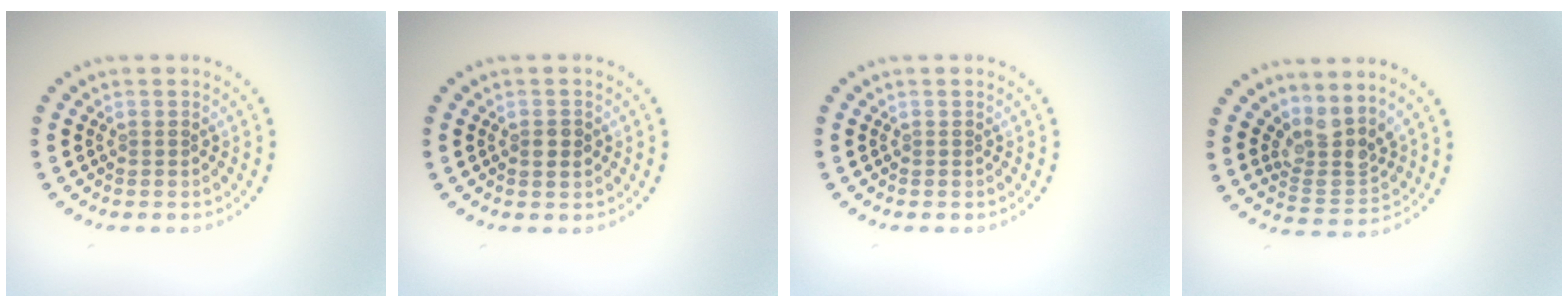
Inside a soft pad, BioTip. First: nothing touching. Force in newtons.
{"total": 1.4, "press": 1.4, "slide": 0.1}
{"total": 0.0}
{"total": 3.6, "press": 2.8, "slide": 2.3}